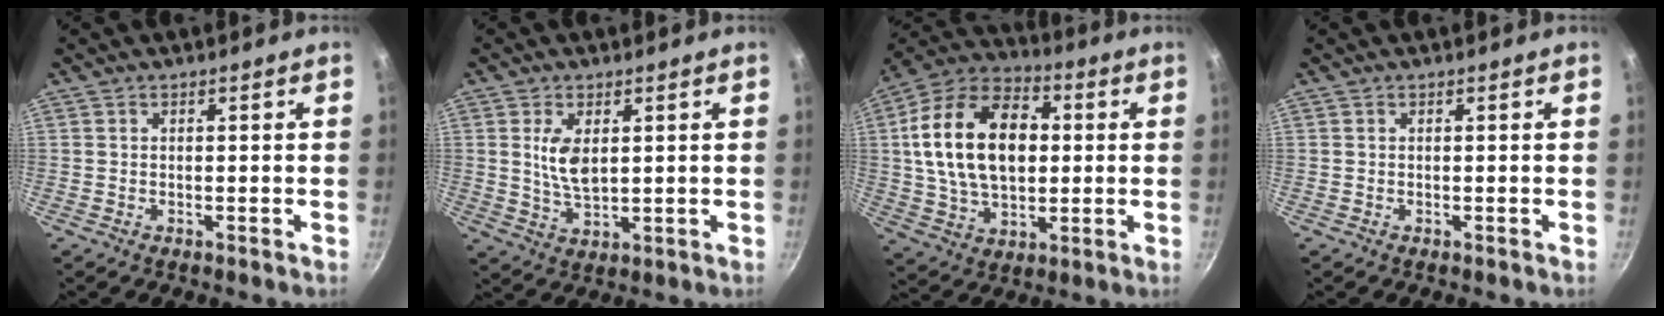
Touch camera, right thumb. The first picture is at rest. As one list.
[{"total": 6.3, "force": [1.5, 3.4, 5.1], "torque": [-0.092, -0.019, 0.032]}, {"total": 21.3, "force": [2.5, 13.9, 16.0], "torque": [-0.255, 0.019, 0.037]}, {"total": 0.0}]